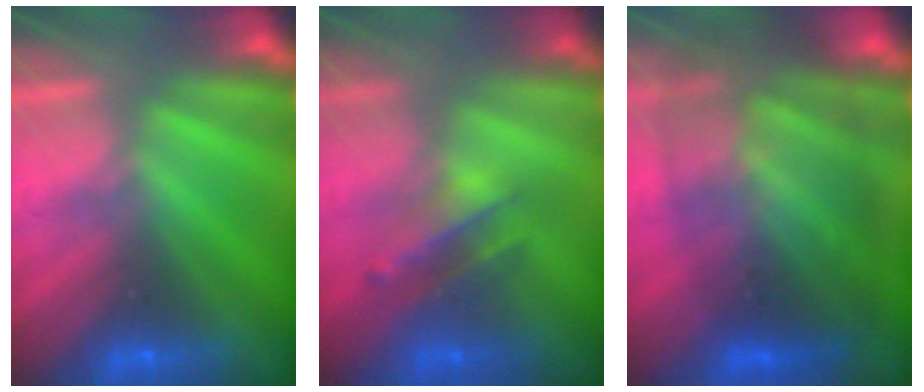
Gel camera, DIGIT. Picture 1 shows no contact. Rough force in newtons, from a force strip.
{"total": 2.4}
{"total": 7.8}